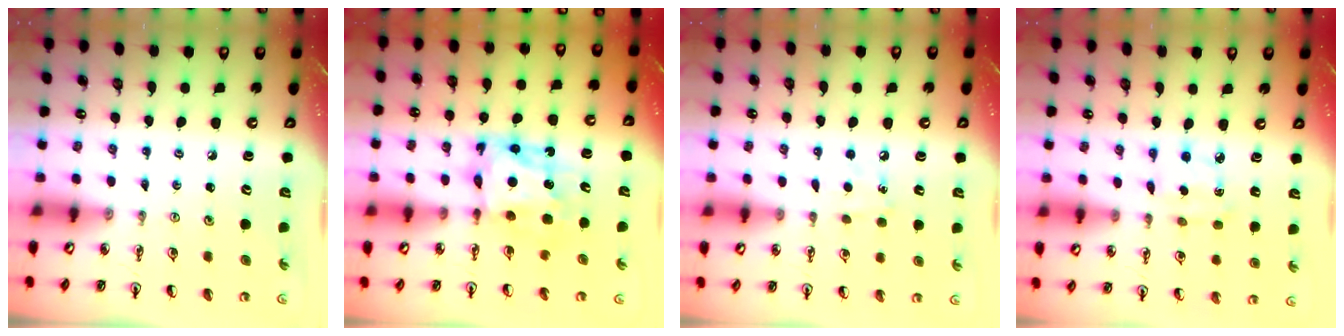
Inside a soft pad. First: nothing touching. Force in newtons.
{"total": 7.6, "press": 7.6, "slide": 0.7}
{"total": 7.1, "press": 7.1, "slide": 0.9}
{"total": 2.8, "press": 2.8, "slide": 0.4}